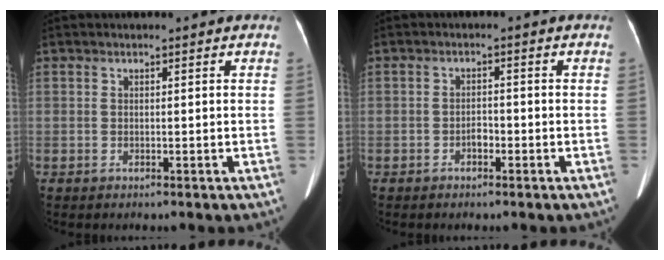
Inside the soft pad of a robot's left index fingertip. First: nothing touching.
{"total": 1.6, "force": [-1.0, 0.8, 1.0], "torque": [-0.014, 0.004, -0.017]}